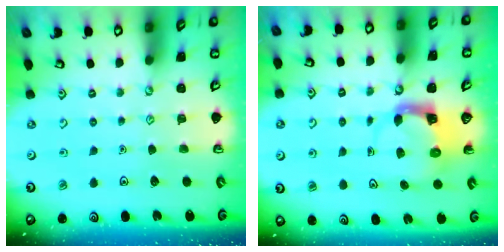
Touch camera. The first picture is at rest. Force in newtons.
{"total": 3.8, "press": 3.8, "slide": 0.4}